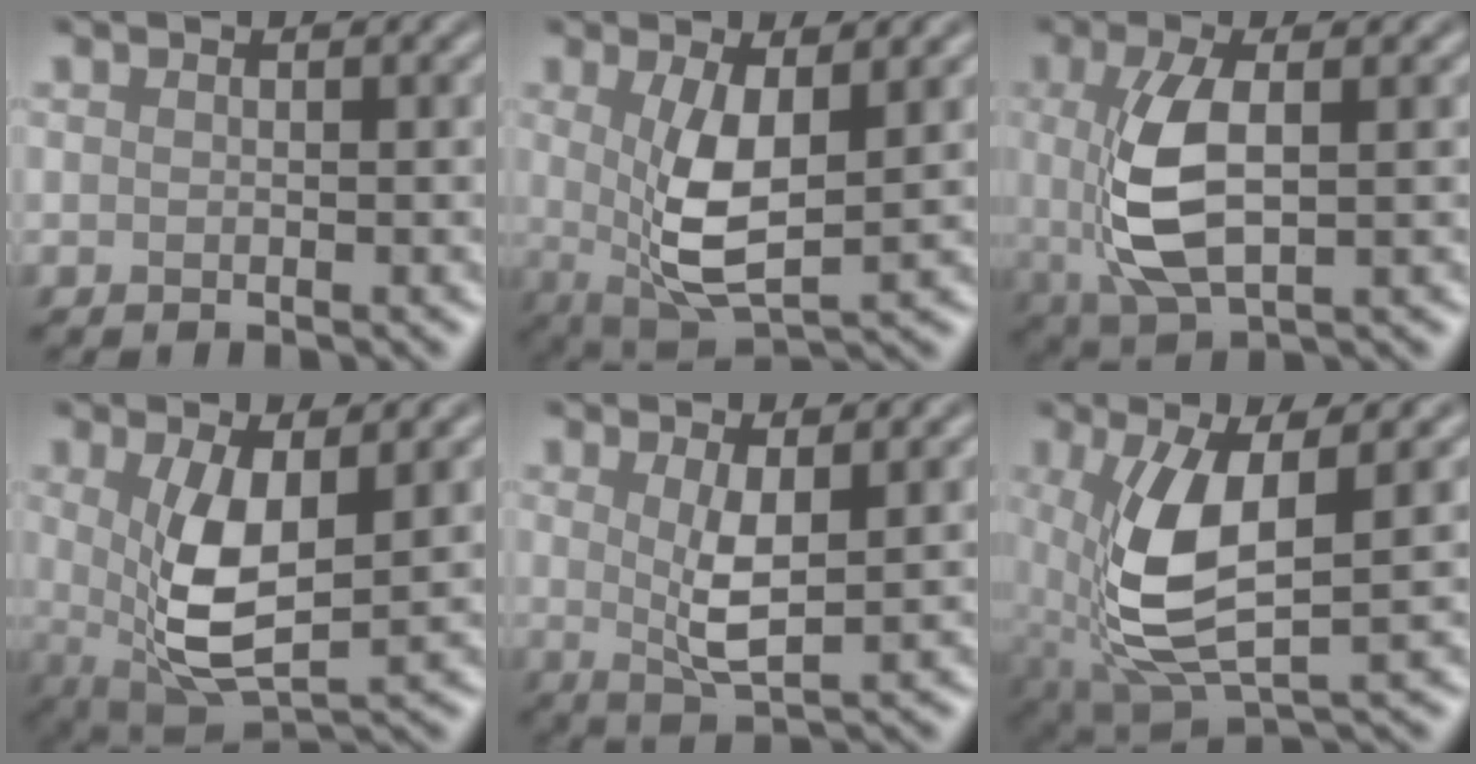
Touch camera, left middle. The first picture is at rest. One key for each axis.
{"total": 5.8, "fx": 0.4, "fy": 2.0, "fz": 5.4, "tx": -0.112, "ty": -0.014, "tz": 0.017}
{"total": 6.0, "fx": 0.1, "fy": 2.5, "fz": 5.5, "tx": -0.131, "ty": -0.009, "tz": 0.008}
{"total": 6.3, "fx": 0.5, "fy": 2.4, "fz": 5.8, "tx": -0.123, "ty": -0.017, "tz": 0.017}
{"total": 3.5, "fx": 0.5, "fy": 0.8, "fz": 3.4, "tx": -0.070, "ty": -0.011, "tz": 0.017}
{"total": 8.5, "fx": 0.4, "fy": 3.6, "fz": 7.7, "tx": -0.184, "ty": -0.013, "tz": 0.015}